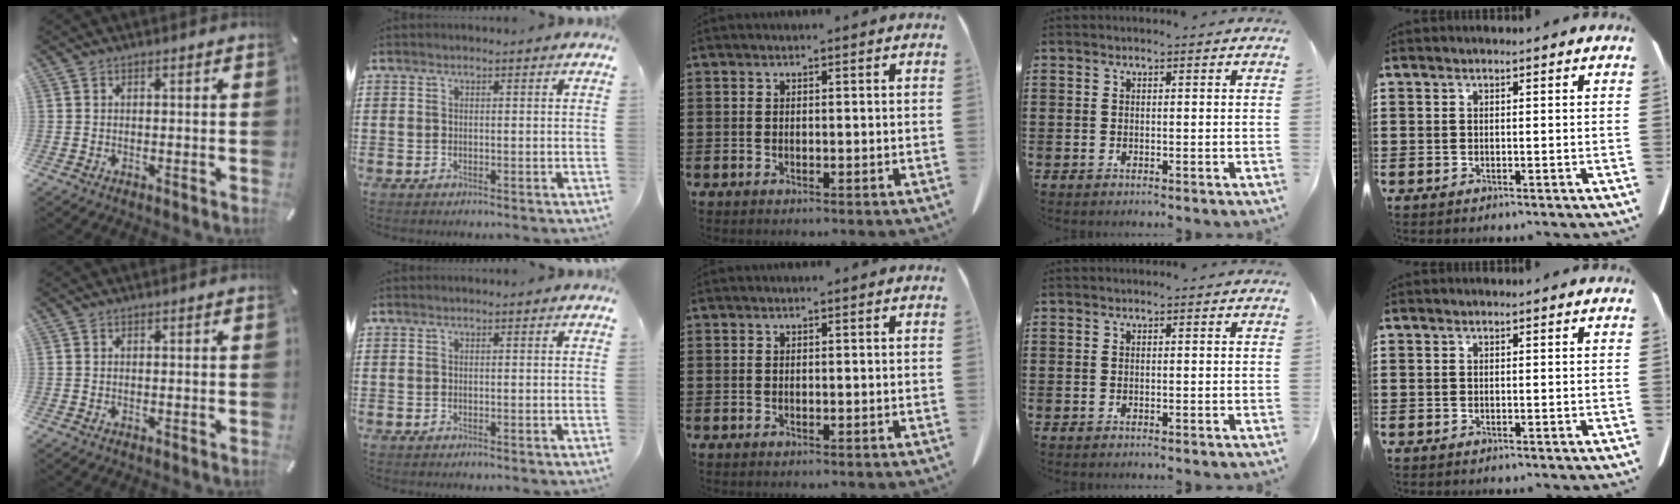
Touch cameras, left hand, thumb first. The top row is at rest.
{}